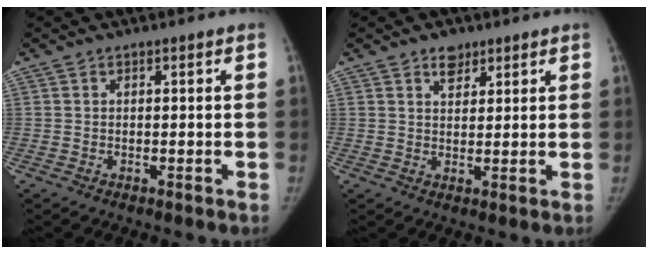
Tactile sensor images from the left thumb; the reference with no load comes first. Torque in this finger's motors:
{"motor_torque": [0.10, -0.19, 0.35, -0.24, 0.03]}